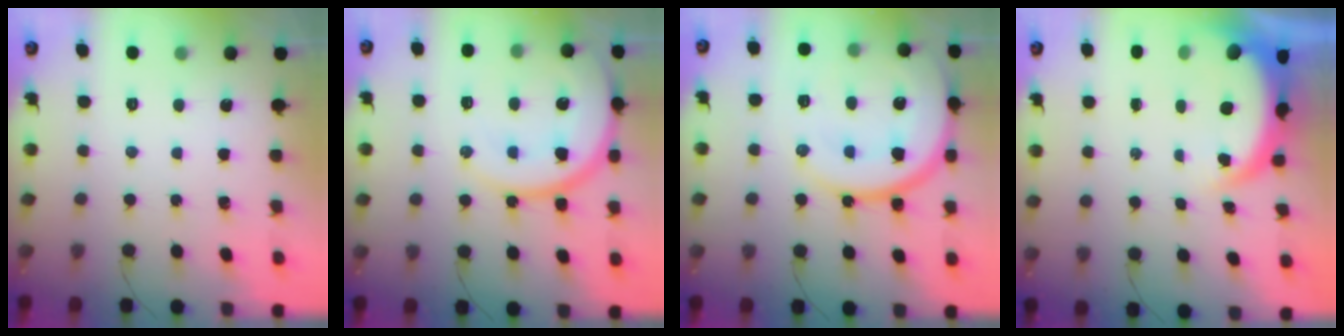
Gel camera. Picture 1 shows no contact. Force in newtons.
{"total": 16.7, "press": 16.6, "slide": 1.8}
{"total": 20.0, "press": 19.9, "slide": 1.8}
{"total": 5.2, "press": 5.1, "slide": 0.8}